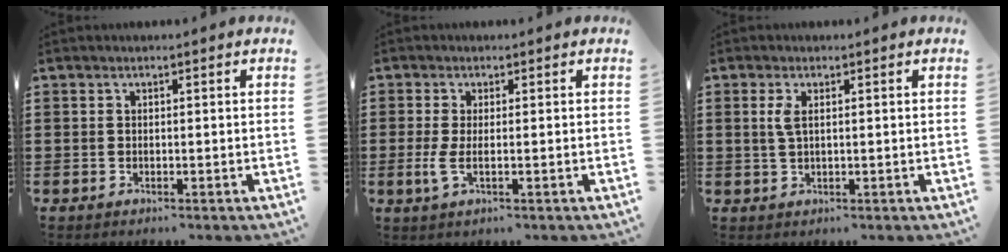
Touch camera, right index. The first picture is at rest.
{"total": 2.7, "force": [-0.4, 0.4, 2.6], "torque": [-0.063, -0.009, -0.012]}
{"total": 2.1, "force": [0.5, 0.7, 1.9], "torque": [-0.040, 0.004, 0.007]}